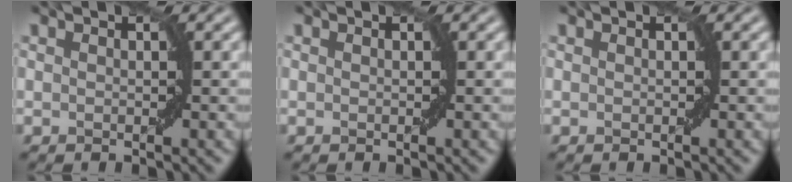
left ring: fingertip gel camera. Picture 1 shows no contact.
{"total": 0.0}
{"total": 0.0}